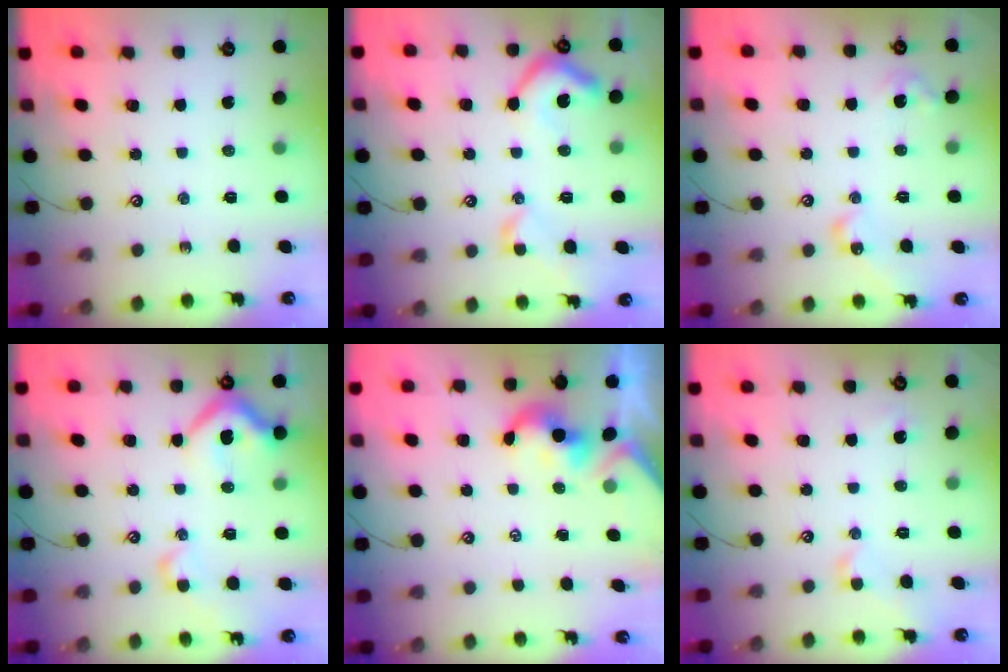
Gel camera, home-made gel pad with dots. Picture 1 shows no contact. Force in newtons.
{"total": 8.8, "press": 8.7, "slide": 1.1}
{"total": 7.3, "press": 7.2, "slide": 0.9}
{"total": 10.3, "press": 10.2, "slide": 1.5}
{"total": 1.2, "press": 1.1, "slide": 0.4}
{"total": 1.1, "press": 1.0, "slide": 0.4}